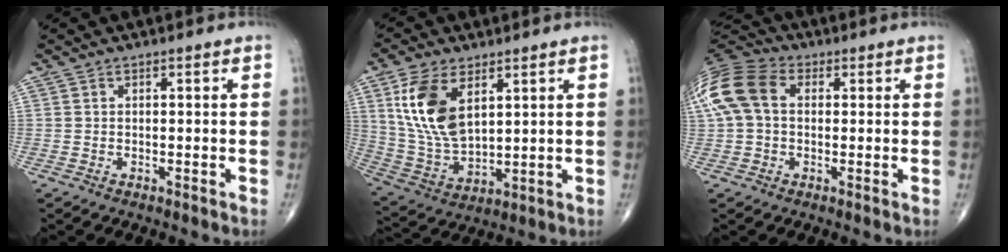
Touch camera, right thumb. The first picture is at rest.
{"total": 14.0, "force": [5.3, 7.5, 10.5], "torque": [-0.207, -0.020, 0.118]}
{"total": 13.3, "force": [2.1, 9.2, 9.3], "torque": [-0.208, 0.036, 0.030]}